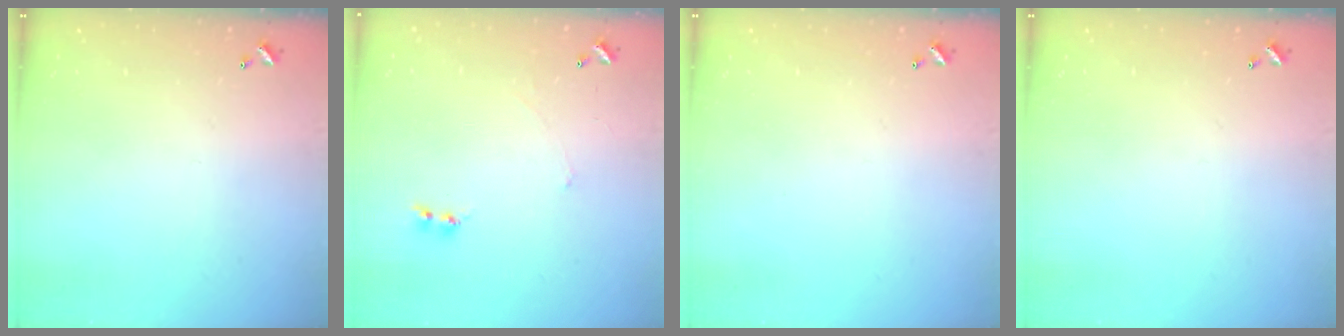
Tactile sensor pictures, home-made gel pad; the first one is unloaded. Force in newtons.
{"total": 1.6, "press": 1.5, "slide": 0.5}
{"total": 0.0}
{"total": 0.0}